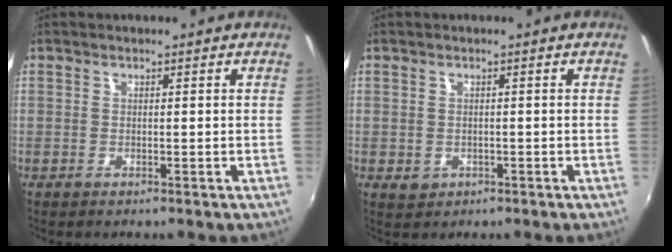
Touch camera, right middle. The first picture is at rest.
{"total": 1.9, "force": [-0.1, 1.7, 0.8], "torque": [-0.012, -0.002, 0.002]}